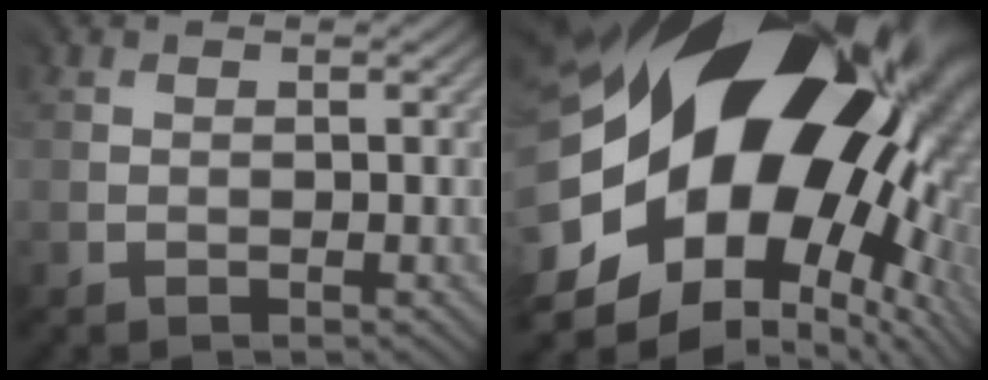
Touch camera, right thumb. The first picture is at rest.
{"total": 22.6, "force": [0.8, 15.3, 16.6], "torque": [-0.302, -0.061, 0.026]}